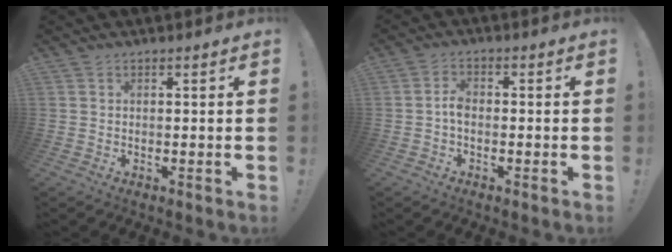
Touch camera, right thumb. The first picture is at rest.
{"total": 4.1, "force": [-1.1, 1.9, 3.5], "torque": [-0.078, 0.004, -0.022]}